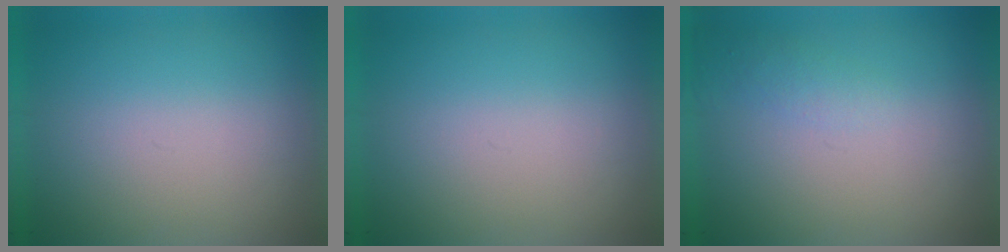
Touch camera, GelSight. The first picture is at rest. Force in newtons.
{"total": 0.0}
{"total": 1.2}